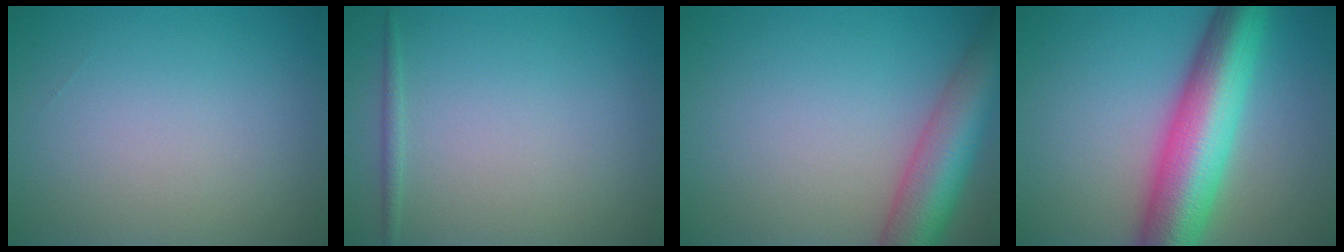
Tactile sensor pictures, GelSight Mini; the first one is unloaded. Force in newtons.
{"total": 0.8, "press": 0.8, "slide": 0.1}
{"total": 7.6, "press": 7.6, "slide": 0.4}
{"total": 10.7, "press": 10.7, "slide": 0.2}